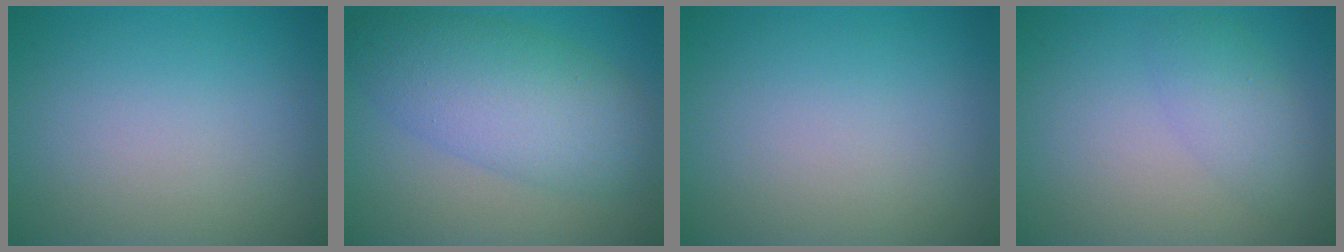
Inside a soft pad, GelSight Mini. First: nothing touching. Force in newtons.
{"total": 7.6, "press": 7.6, "slide": 0.1}
{"total": 0.0}
{"total": 2.7, "press": 2.7, "slide": 0.1}